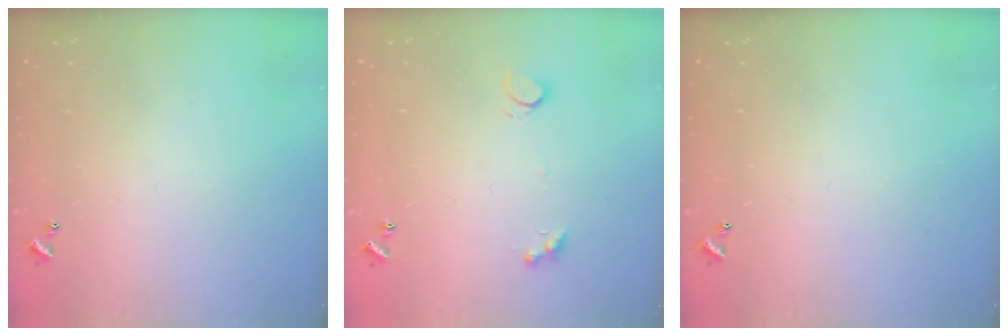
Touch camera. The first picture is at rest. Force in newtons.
{"total": 2.5, "press": 2.4, "slide": 0.5}
{"total": 0.0}